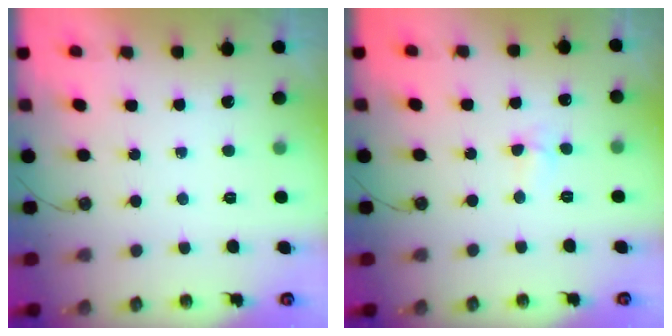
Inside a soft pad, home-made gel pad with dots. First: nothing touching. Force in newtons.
{"total": 4.9, "press": 3.4, "slide": 3.5}